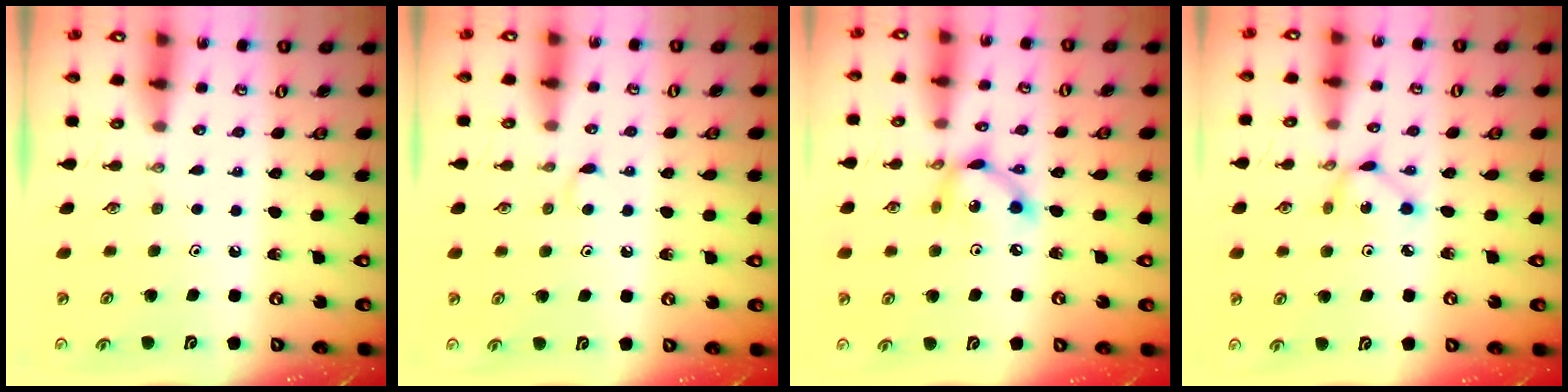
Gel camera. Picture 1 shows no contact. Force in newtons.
{"total": 2.8, "press": 2.8, "slide": 0.5}
{"total": 9.1, "press": 9.0, "slide": 0.6}
{"total": 3.1, "press": 3.1, "slide": 0.1}